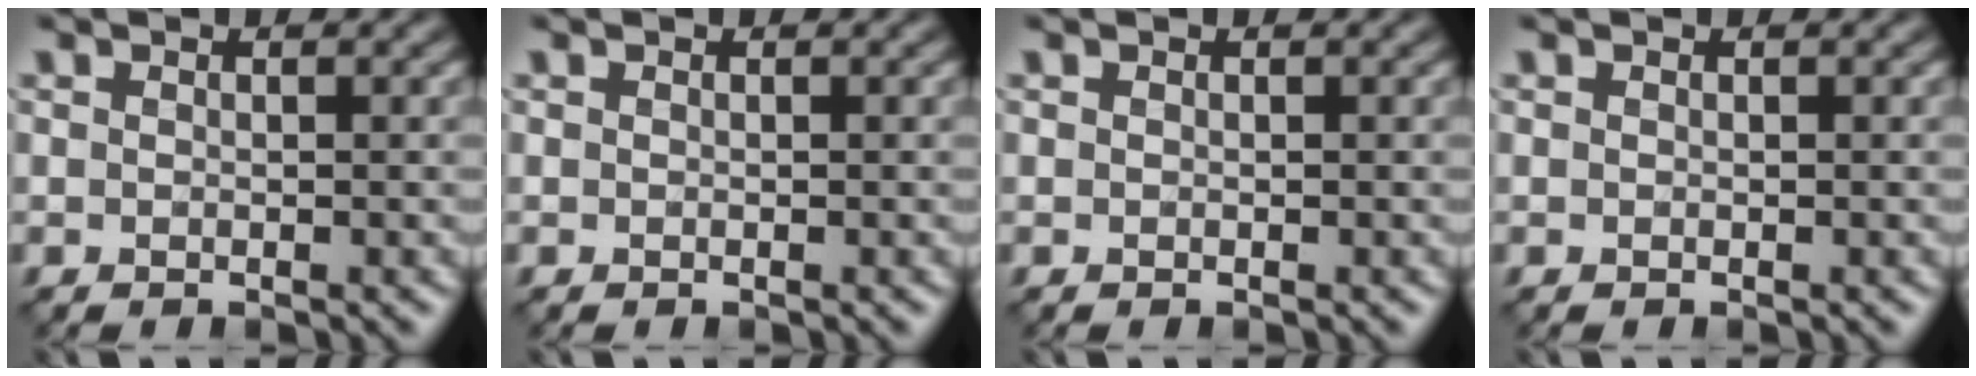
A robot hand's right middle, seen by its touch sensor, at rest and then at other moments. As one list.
[{"total": 0.0}, {"total": 0.0}, {"total": 0.0}]